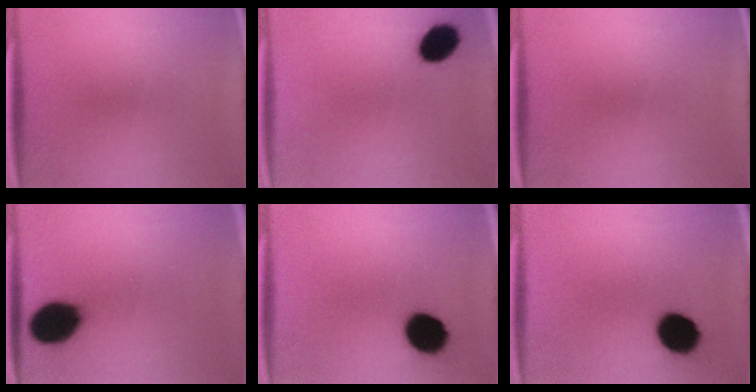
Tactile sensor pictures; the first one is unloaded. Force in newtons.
{"total": 8.7}
{"total": 0.0}
{"total": 13.5}
{"total": 11.7}
{"total": 11.7}